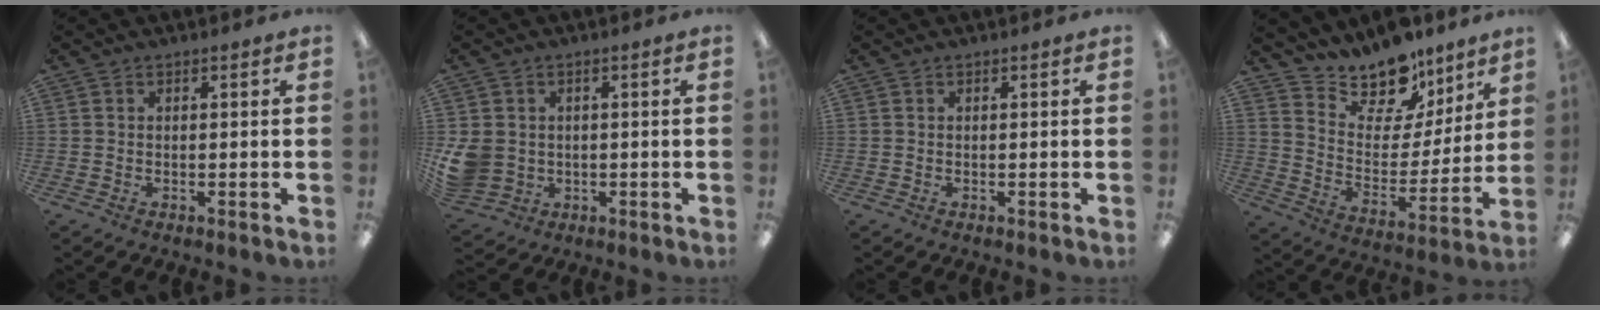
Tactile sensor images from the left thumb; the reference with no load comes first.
{"total": 6.7, "force": [0.1, 6.1, 2.7], "torque": [-0.076, 0.008, 0.005]}
{"total": 0.0}
{"total": 14.4, "force": [12.5, 6.3, 3.4], "torque": [-0.063, -0.110, 0.226]}